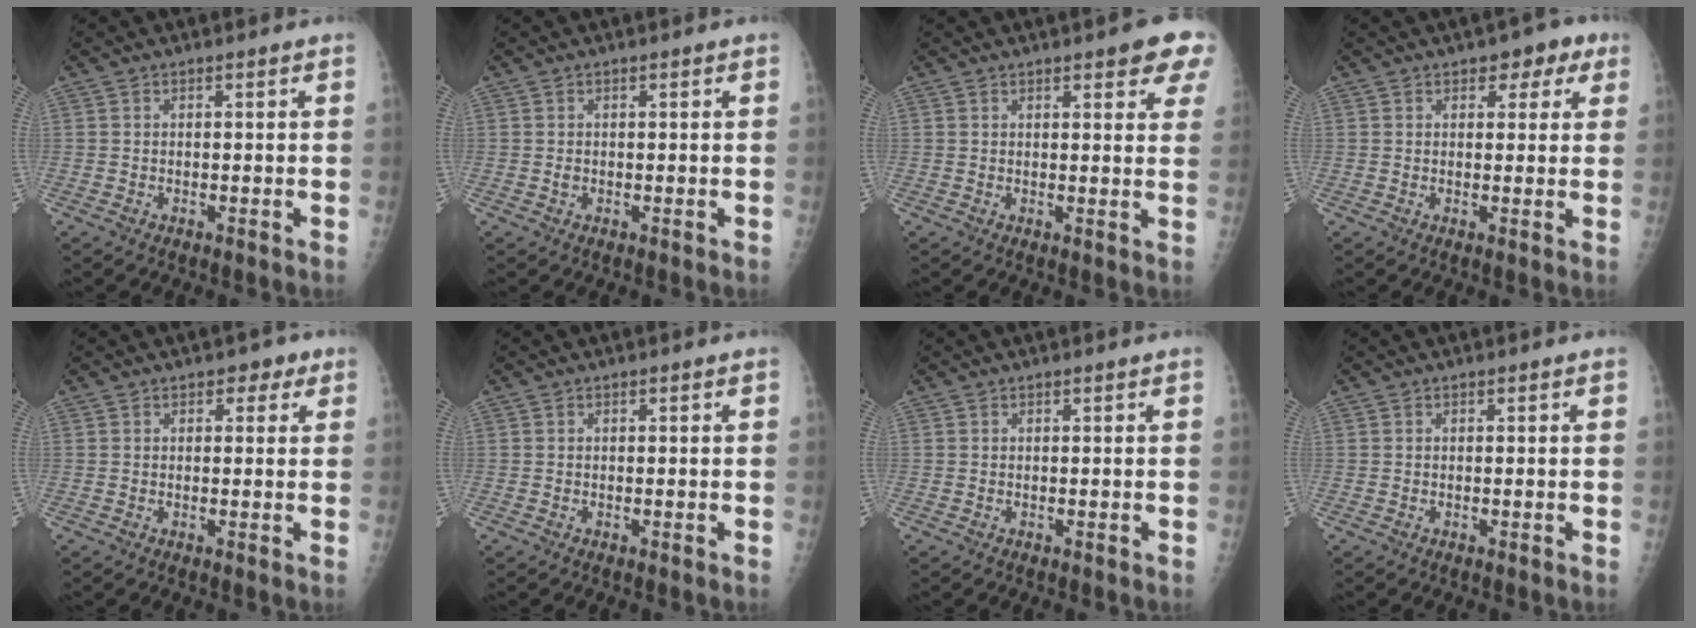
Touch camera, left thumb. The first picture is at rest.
{"total": 0.6, "force": [-0.2, 0.5, 0.2], "torque": [0.000, 0.001, -0.005]}
{"total": 7.9, "force": [4.5, 2.3, 6.0], "torque": [-0.041, -0.011, 0.047]}
{"total": 5.2, "force": [2.6, 3.2, 3.1], "torque": [0.000, -0.003, 0.025]}
{"total": 2.9, "force": [1.4, 2.0, 1.6], "torque": [0.006, 0.000, 0.011]}
{"total": 0.0}
{"total": 0.0}
{"total": 0.0}